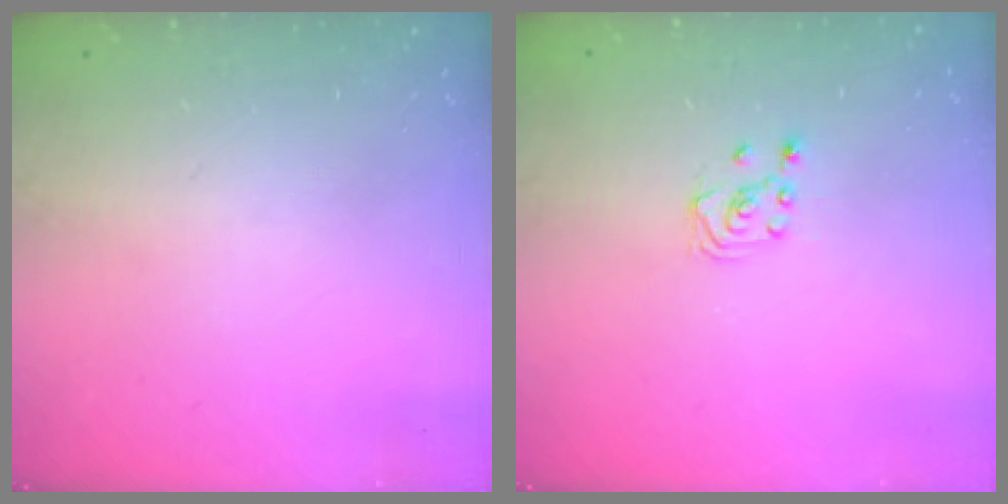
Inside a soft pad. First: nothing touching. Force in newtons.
{"total": 2.3, "press": 2.2, "slide": 0.6}